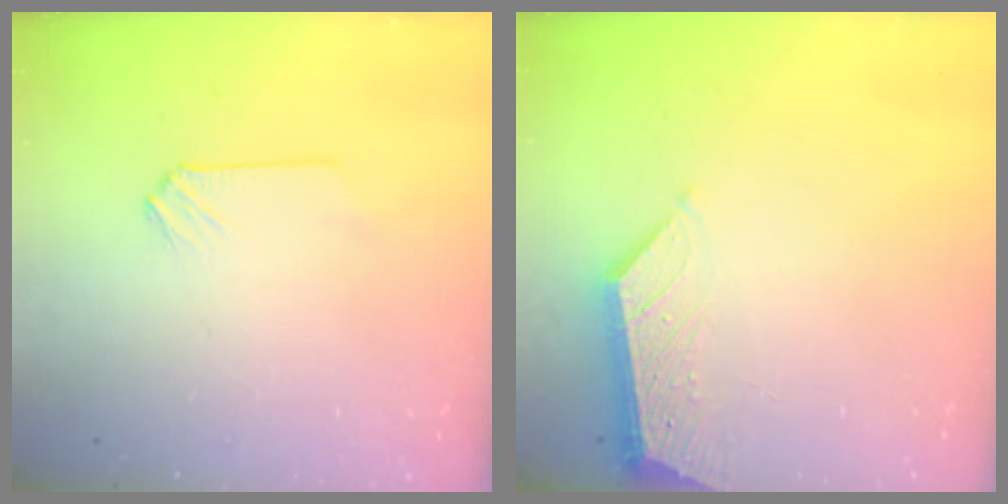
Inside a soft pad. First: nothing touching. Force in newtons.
{"total": 4.7, "press": 4.7, "slide": 0.1}